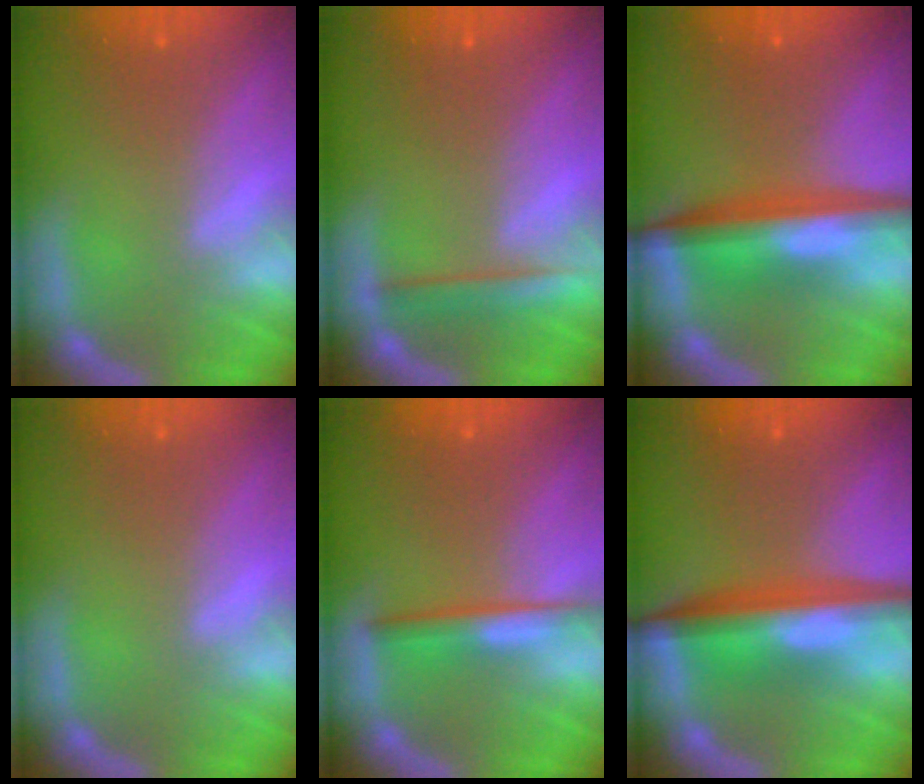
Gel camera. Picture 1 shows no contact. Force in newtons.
{"total": 2.5}
{"total": 7.1}
{"total": 0.0}
{"total": 3.0}
{"total": 7.4}